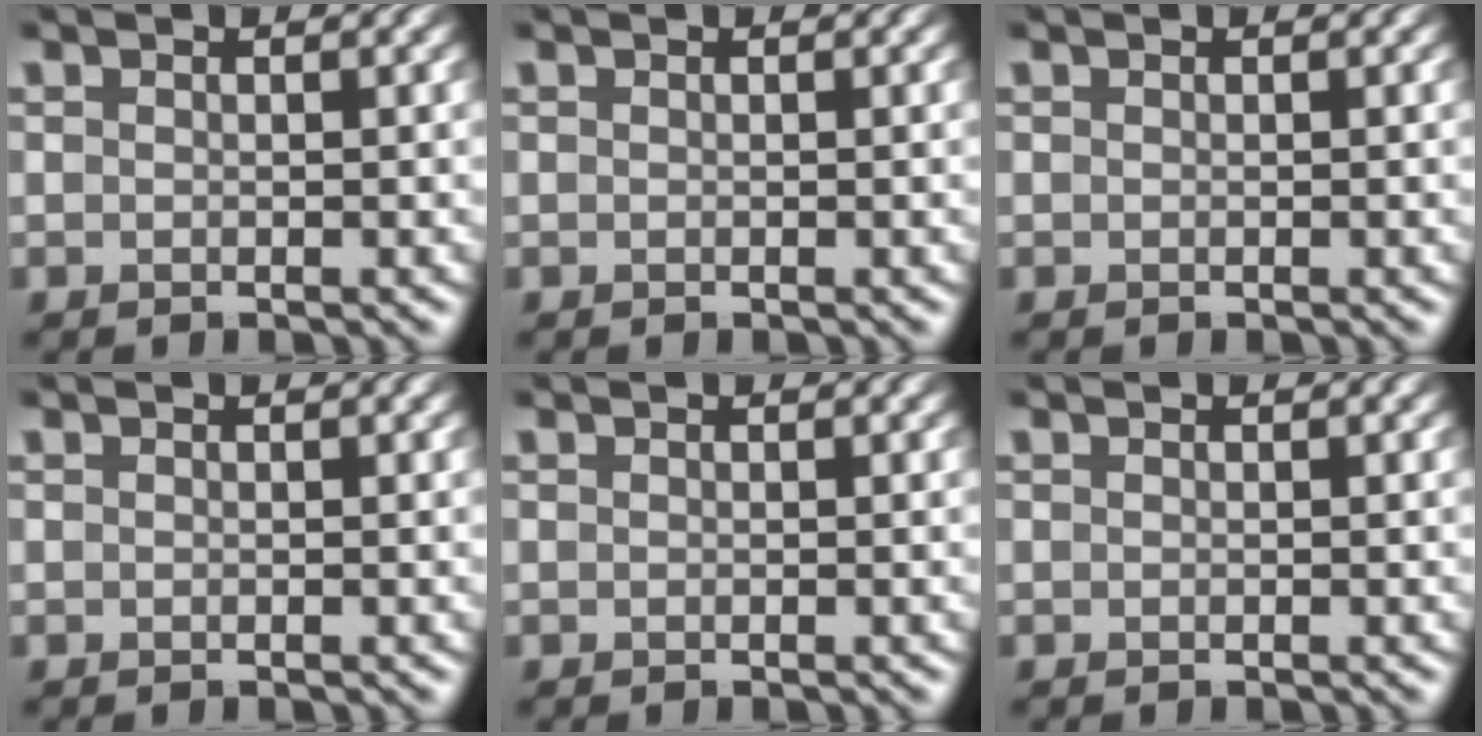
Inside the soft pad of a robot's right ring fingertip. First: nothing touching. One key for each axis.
{"total": 0.0}
{"total": 0.0}
{"total": 0.0}
{"total": 0.0}
{"total": 0.0}